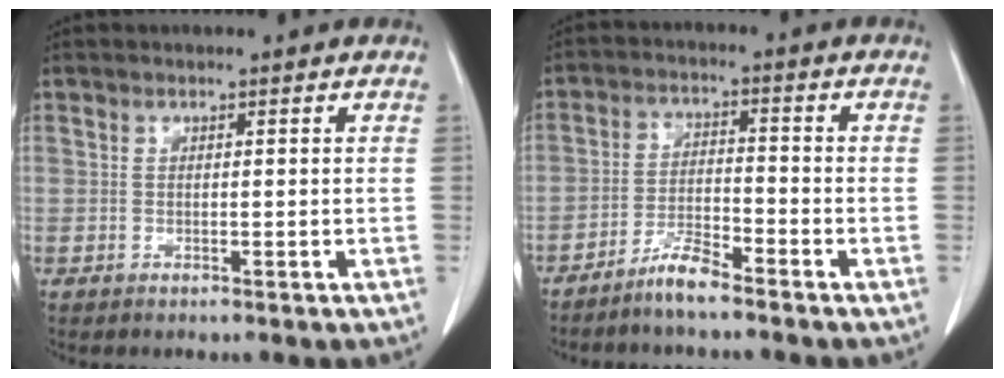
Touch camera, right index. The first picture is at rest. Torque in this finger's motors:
{"motor_torque": [0.04, -0.06, 0.01, 0.01]}